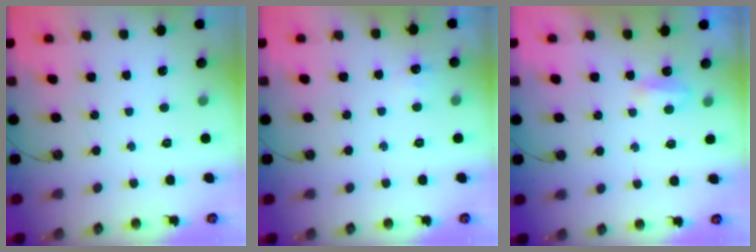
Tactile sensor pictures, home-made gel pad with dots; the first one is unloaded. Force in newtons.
{"total": 4.9, "press": 4.8, "slide": 1.0}
{"total": 3.9, "press": 3.9, "slide": 0.7}